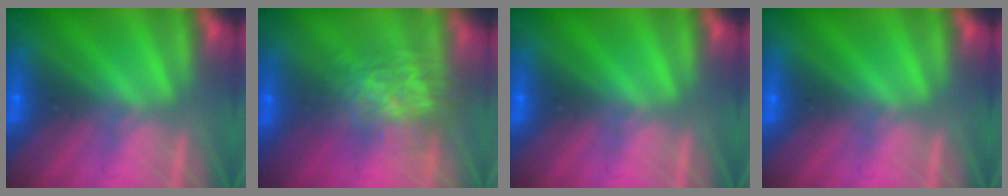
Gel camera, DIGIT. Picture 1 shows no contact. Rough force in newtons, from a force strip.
{"total": 7.1}
{"total": 0.0}
{"total": 0.0}